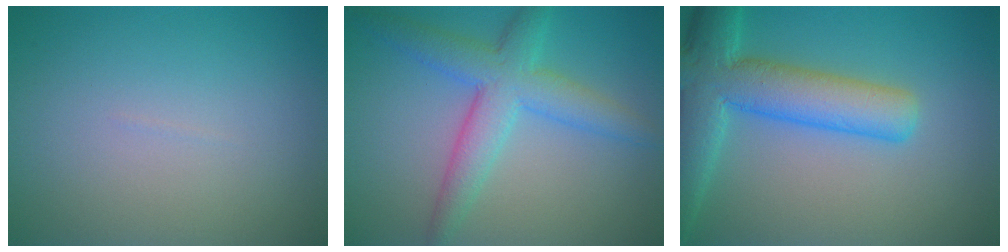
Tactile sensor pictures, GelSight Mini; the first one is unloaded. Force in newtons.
{"total": 5.3, "press": 5.3, "slide": 0.2}
{"total": 8.1, "press": 8.1, "slide": 0.4}